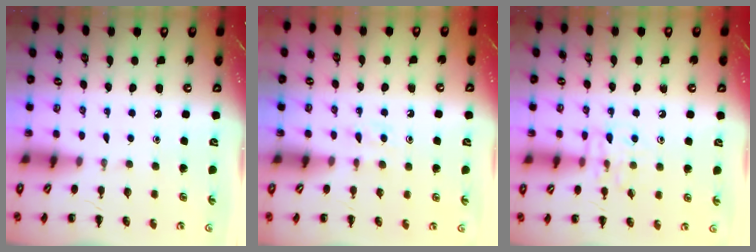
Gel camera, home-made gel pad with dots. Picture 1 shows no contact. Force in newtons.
{"total": 3.5, "press": 3.3, "slide": 1.2}
{"total": 8.1, "press": 8.1, "slide": 0.4}